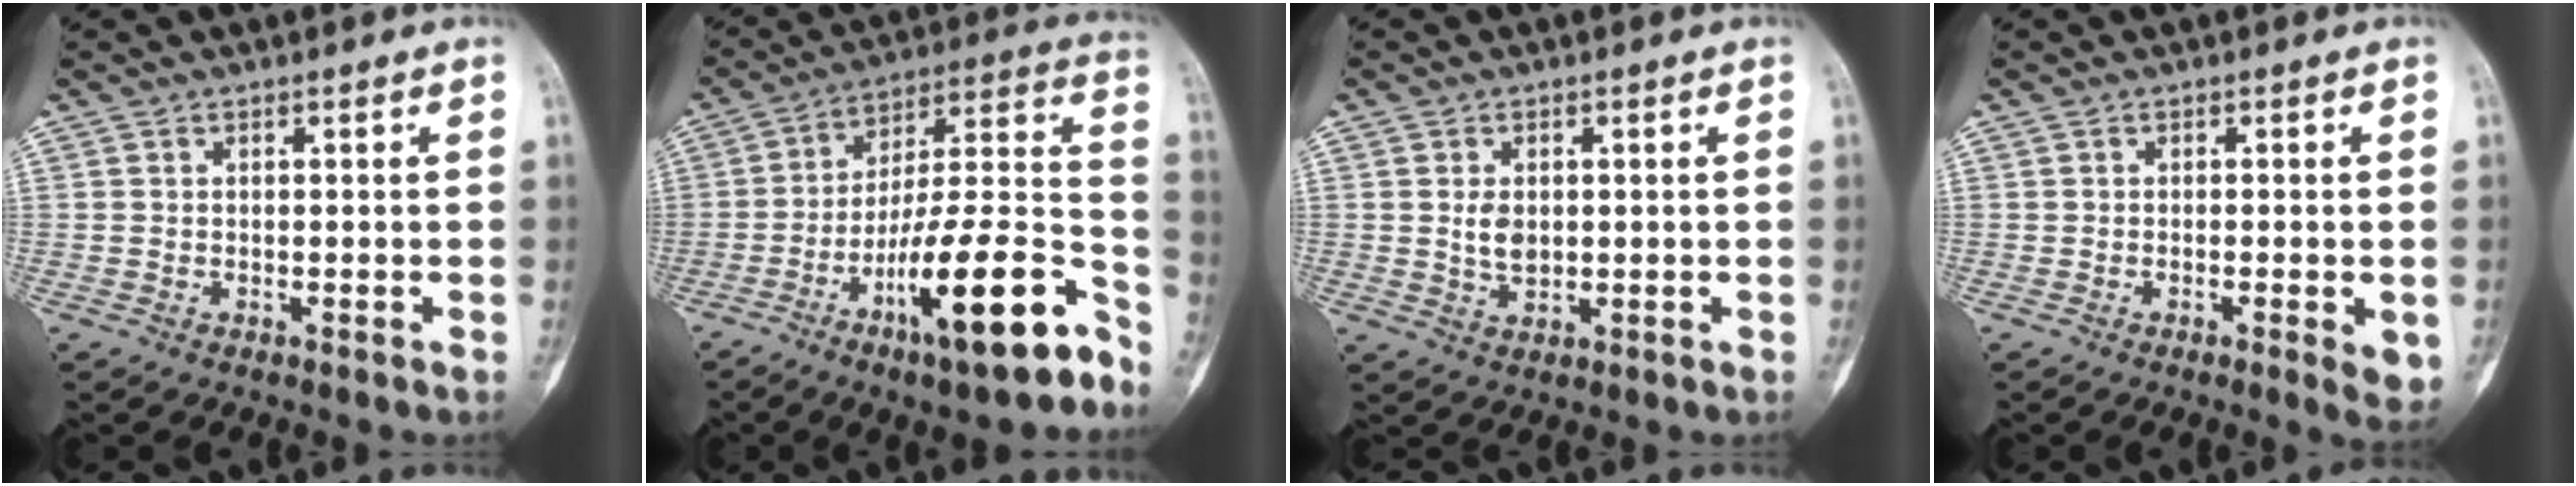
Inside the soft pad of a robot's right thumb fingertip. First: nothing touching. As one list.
[{"total": 23.0, "force": [-12.6, 5.5, 18.5], "torque": [-0.268, 0.083, -0.201]}, {"total": 3.8, "force": [0.4, 2.5, 2.8], "torque": [-0.044, -0.006, 0.014]}, {"total": 3.9, "force": [-1.1, 1.0, 3.6], "torque": [-0.050, -0.009, -0.016]}]